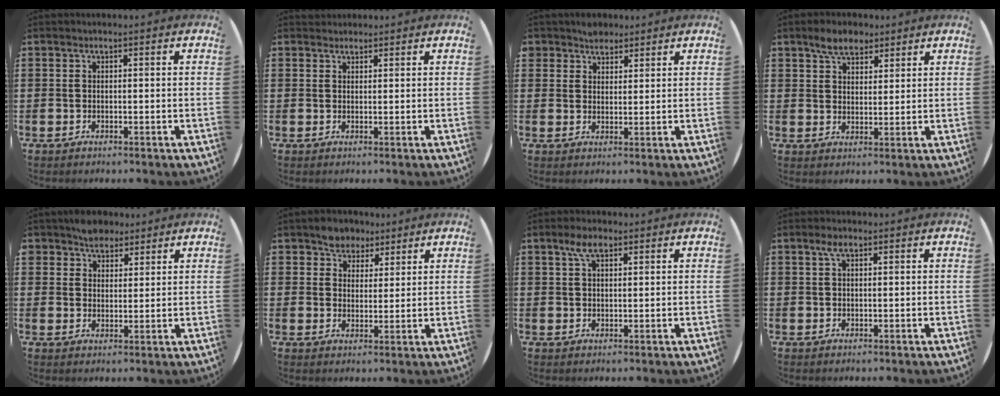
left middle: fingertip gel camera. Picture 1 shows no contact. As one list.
[{"total": 1.0, "force": [0.9, 0.3, -0.2], "torque": [0.002, 0.003, 0.019]}, {"total": 2.8, "force": [2.4, 1.4, 0.1], "torque": [0.001, 0.006, 0.046]}, {"total": 4.3, "force": [3.5, 2.1, 1.5], "torque": [-0.028, 0.003, 0.063]}, {"total": 4.0, "force": [3.4, 2.1, 0.3], "torque": [-0.010, 0.003, 0.064]}, {"total": 4.2, "force": [3.4, 2.4, 0.0], "torque": [-0.006, 0.003, 0.063]}, {"total": 3.6, "force": [2.2, 1.4, 2.5], "torque": [-0.045, 0.007, 0.035]}, {"total": 1.8, "force": [0.9, 0.6, 1.4], "torque": [-0.031, 0.006, 0.014]}]